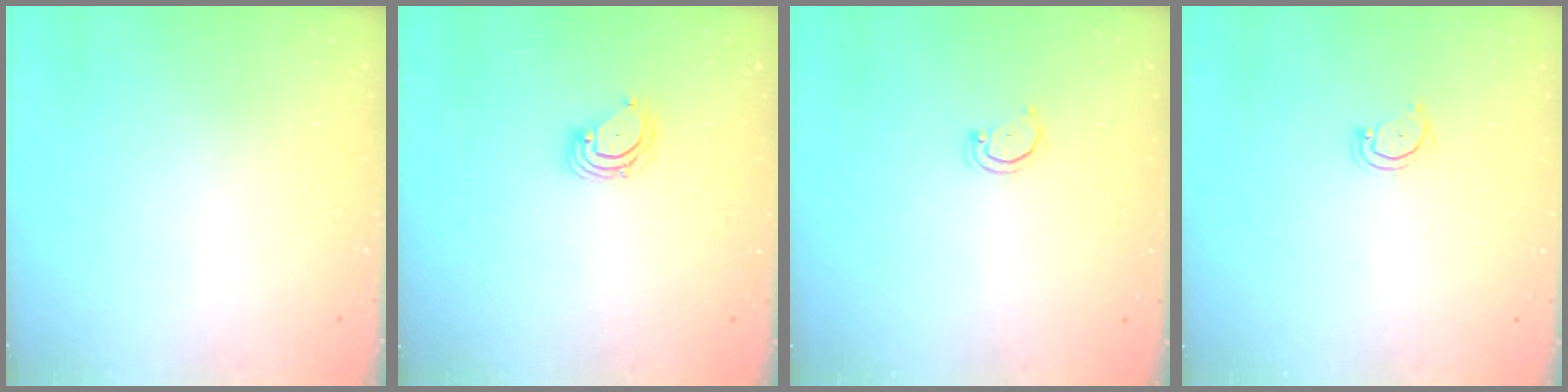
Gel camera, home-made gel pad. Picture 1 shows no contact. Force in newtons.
{"total": 3.3, "press": 3.3, "slide": 0.3}
{"total": 2.2, "press": 2.2, "slide": 0.2}
{"total": 3.1, "press": 3.1, "slide": 0.2}